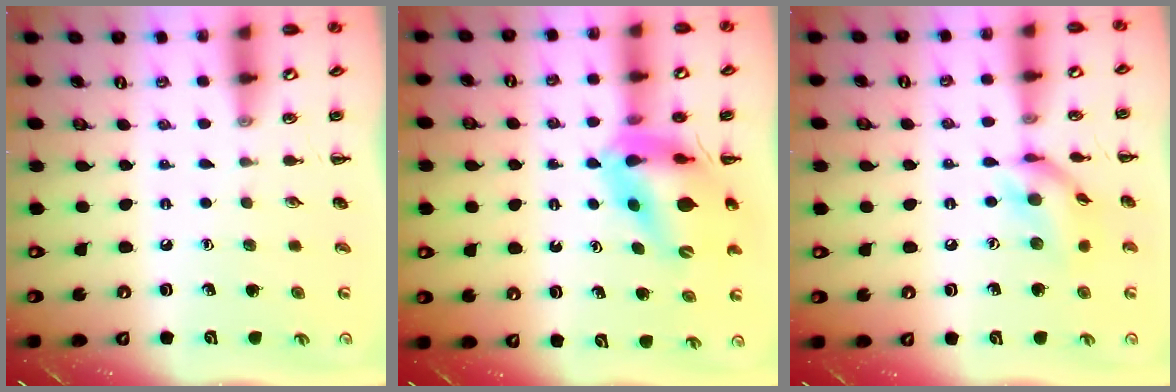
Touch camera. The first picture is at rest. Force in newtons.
{"total": 12.6, "press": 12.0, "slide": 3.9}
{"total": 11.9, "press": 11.8, "slide": 1.4}